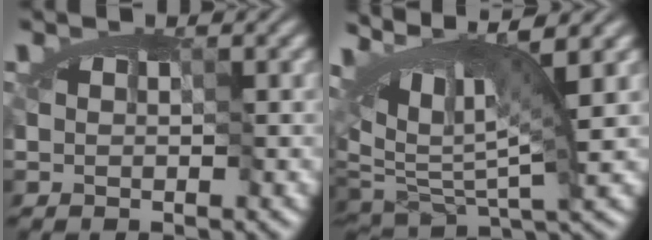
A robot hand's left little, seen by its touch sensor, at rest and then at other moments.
{"total": 9.2, "force": [3.4, 2.3, 8.2], "torque": [-0.146, 0.012, 0.057]}